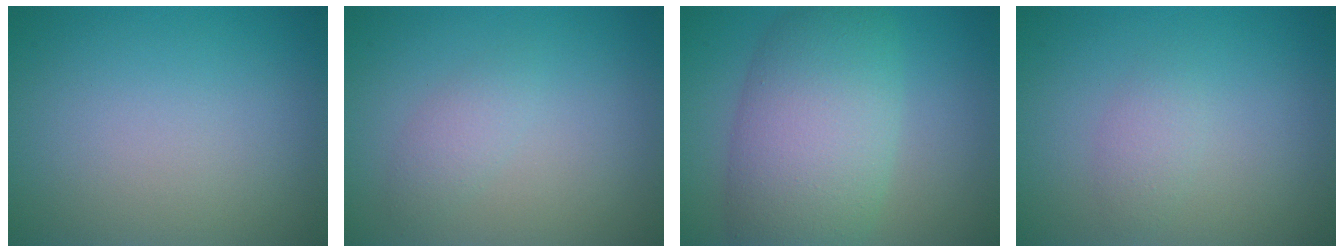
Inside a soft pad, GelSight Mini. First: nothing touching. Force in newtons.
{"total": 1.4, "press": 1.4, "slide": 0.1}
{"total": 9.0, "press": 9.0, "slide": 0.3}
{"total": 1.4, "press": 1.4, "slide": 0.1}